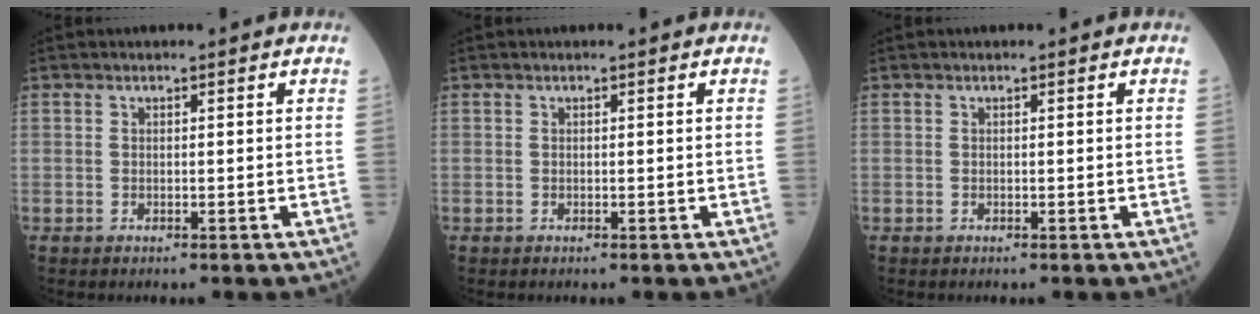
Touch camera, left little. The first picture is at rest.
{"total": 0.0}
{"total": 0.0}